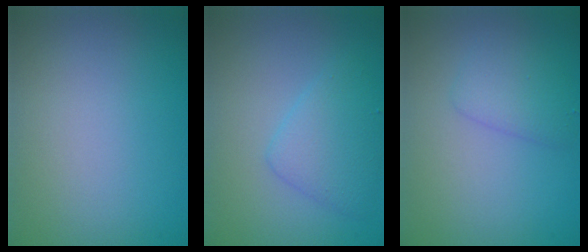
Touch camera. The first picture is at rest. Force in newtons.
{"total": 1.9, "press": 1.9, "slide": 0.1}
{"total": 2.2, "press": 2.2, "slide": 0.2}